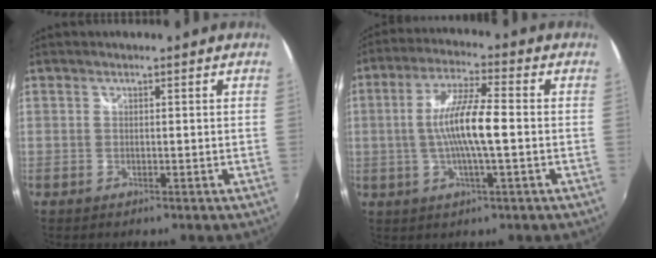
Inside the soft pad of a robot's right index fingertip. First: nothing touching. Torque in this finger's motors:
{"motor_torque": [1.35, -0.15, 0.81, 0.13]}